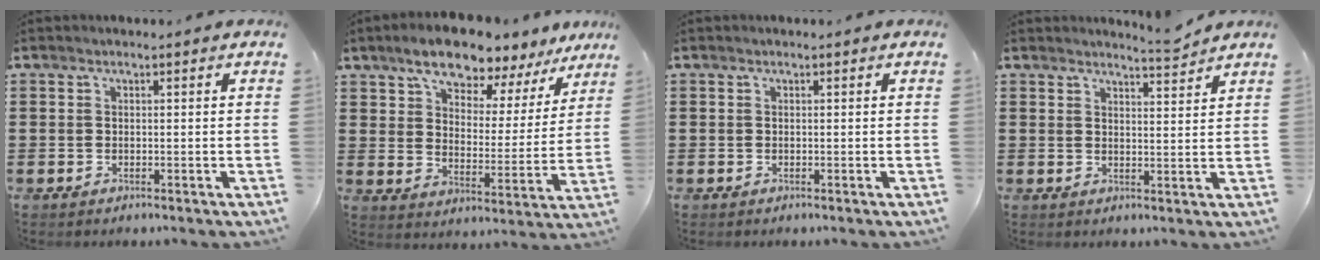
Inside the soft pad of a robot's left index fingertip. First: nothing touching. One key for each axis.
{"total": 9.0, "fx": 7.9, "fy": 2.5, "fz": 3.5, "tx": -0.088, "ty": -0.036, "tz": 0.140}
{"total": 0.0}
{"total": 3.8, "fx": 3.6, "fy": -0.2, "fz": 1.0, "tx": -0.023, "ty": -0.015, "tz": 0.065}